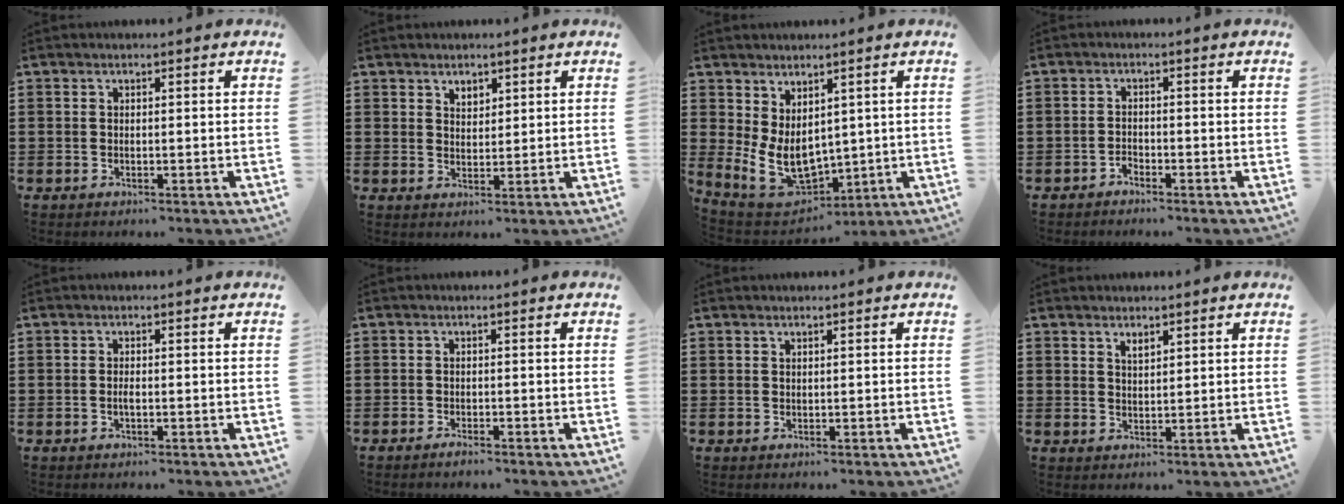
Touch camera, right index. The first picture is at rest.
{"total": 2.1, "force": [1.6, 1.4, 0.5], "torque": [-0.014, 0.007, 0.030]}
{"total": 8.7, "force": [1.2, 6.0, 6.2], "torque": [-0.143, -0.014, 0.029]}
{"total": 1.4, "force": [-1.4, 0.3, 0.1], "torque": [-0.008, 0.003, -0.029]}
{"total": 1.2, "force": [-0.4, 0.3, 1.1], "torque": [-0.022, -0.002, -0.006]}
{"total": 1.1, "force": [-1.1, 0.0, 0.4], "torque": [-0.009, -0.002, -0.020]}
{"total": 0.0}
{"total": 1.5, "force": [1.2, 0.6, 0.6], "torque": [-0.014, 0.003, 0.022]}